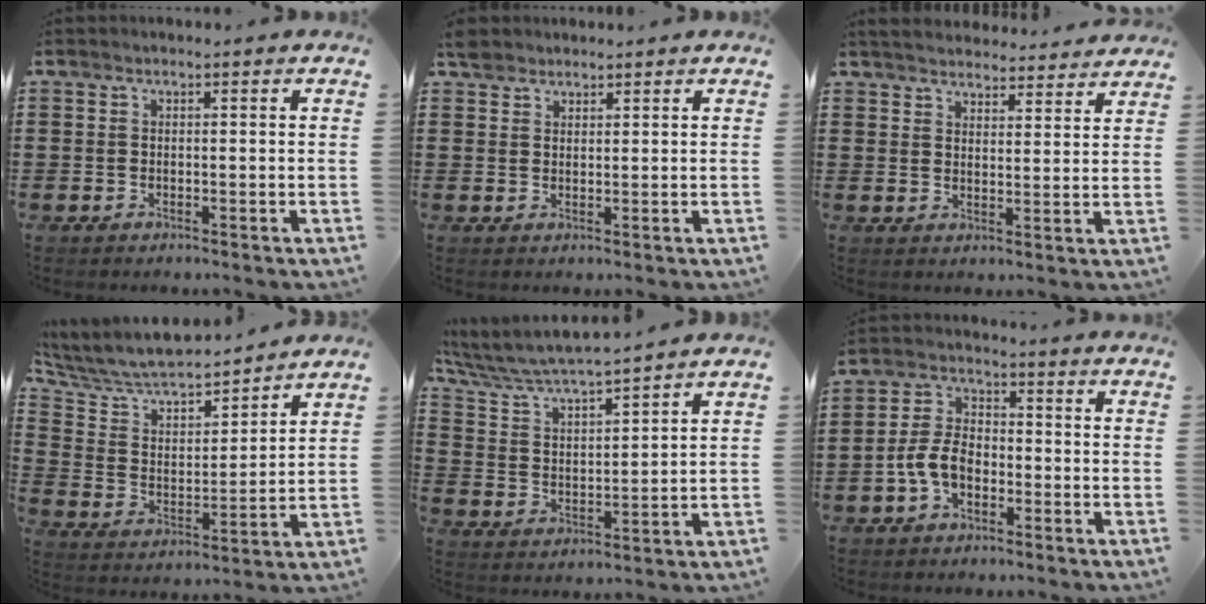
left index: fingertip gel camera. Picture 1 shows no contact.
{"total": 2.3, "force": [2.0, 1.1, 0.3], "torque": [-0.011, 0.005, 0.039]}
{"total": 3.9, "force": [3.9, 0.3, 0.3], "torque": [-0.020, -0.019, 0.070]}
{"total": 7.3, "force": [6.9, 1.3, 2.1], "torque": [-0.074, -0.052, 0.115]}
{"total": 5.3, "force": [5.1, -0.1, 1.3], "torque": [-0.052, -0.038, 0.082]}
{"total": 5.7, "force": [-2.4, 3.4, 4.0], "torque": [-0.104, 0.003, -0.054]}